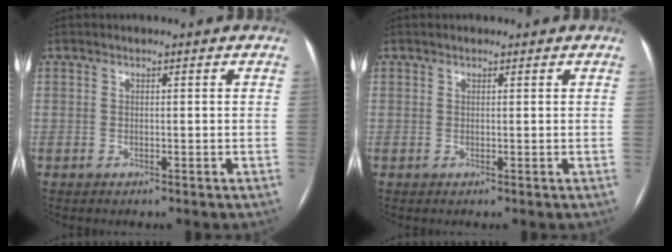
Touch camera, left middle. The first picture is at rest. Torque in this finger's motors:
{"motor_torque": [0.02, -0.03, -0.07, -0.01]}